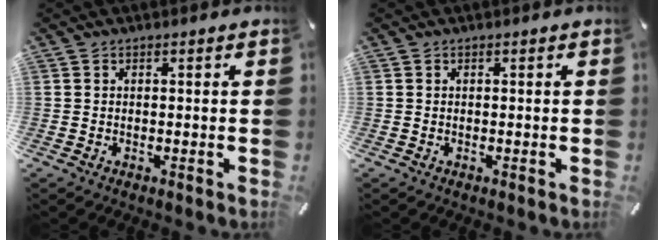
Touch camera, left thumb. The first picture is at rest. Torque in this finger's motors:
{"motor_torque": [-0.02, 0.01, -0.02, 0.00, 0.00]}